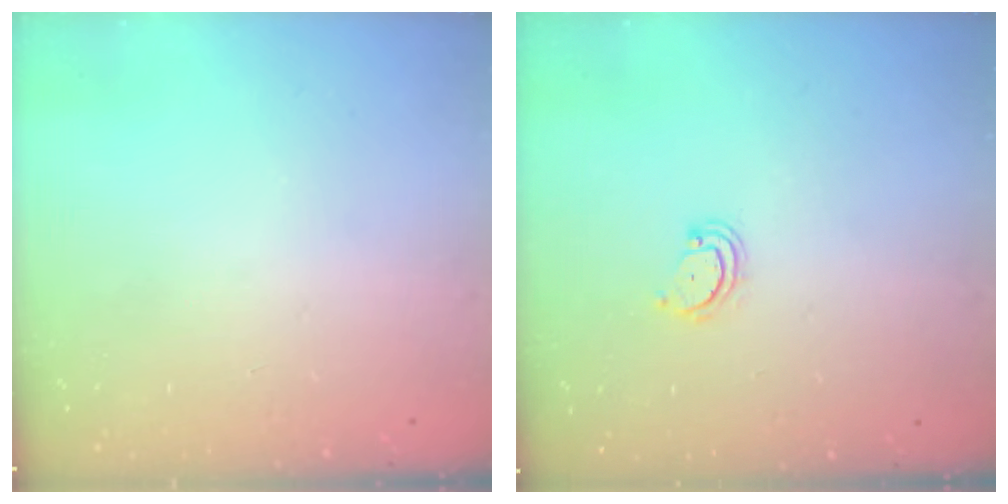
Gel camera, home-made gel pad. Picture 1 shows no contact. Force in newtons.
{"total": 3.2, "press": 3.2, "slide": 0.3}